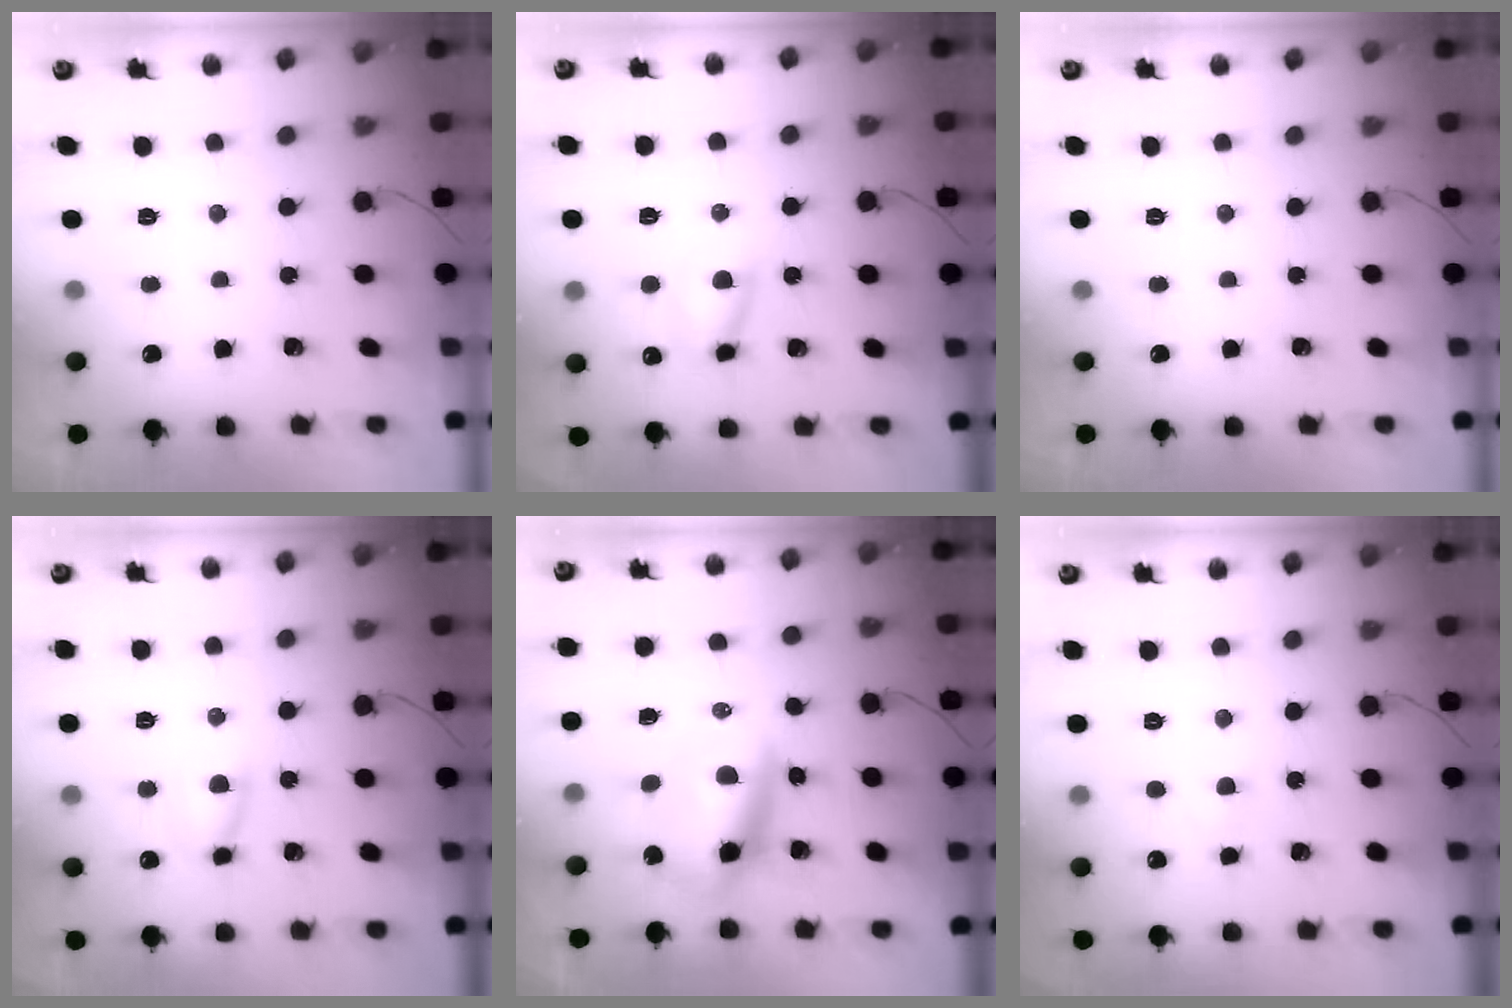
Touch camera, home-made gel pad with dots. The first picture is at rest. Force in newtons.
{"total": 7.0, "press": 6.9, "slide": 1.2}
{"total": 0.0}
{"total": 6.9, "press": 6.9, "slide": 0.2}
{"total": 9.4, "press": 9.0, "slide": 2.6}
{"total": 1.8, "press": 1.6, "slide": 0.9}